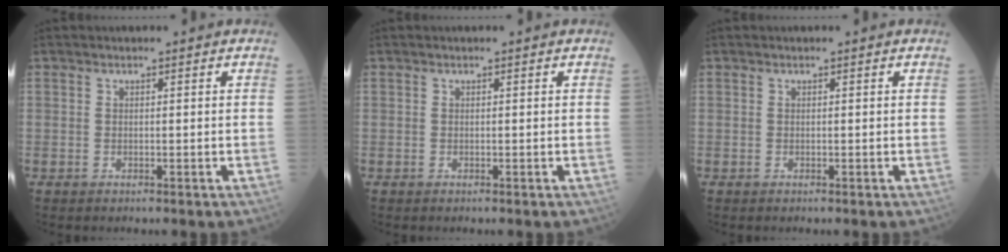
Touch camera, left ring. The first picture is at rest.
{"total": 0.0}
{"total": 0.0}